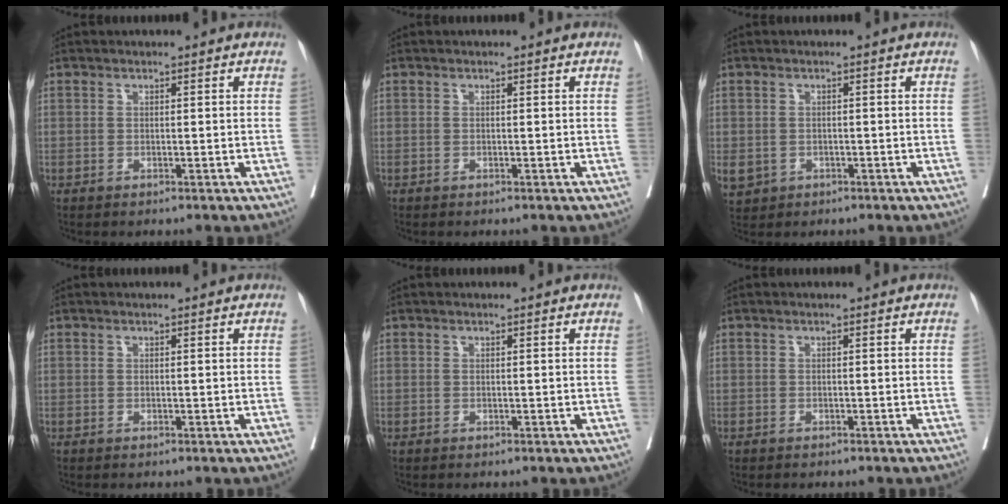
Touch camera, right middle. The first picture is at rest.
{"total": 0.0}
{"total": 6.3, "force": [-2.5, 5.3, 2.4], "torque": [-0.077, -0.003, -0.033]}
{"total": 0.0}
{"total": 0.0}
{"total": 1.2, "force": [-1.0, 0.0, 0.5], "torque": [-0.005, -0.001, -0.014]}